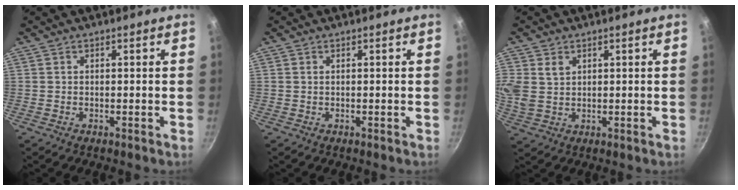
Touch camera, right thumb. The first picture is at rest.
{"total": 0.0}
{"total": 8.6, "force": [2.8, 6.6, 4.8], "torque": [-0.109, 0.007, 0.061]}